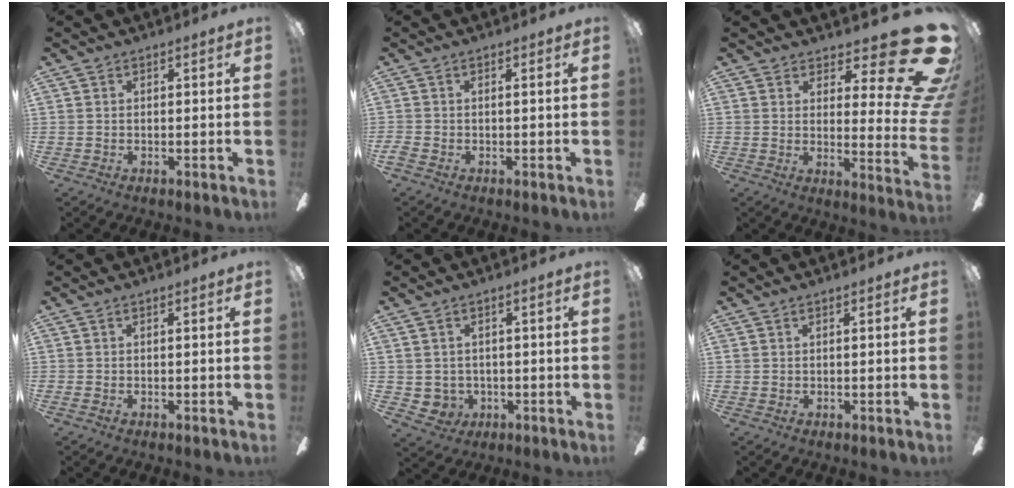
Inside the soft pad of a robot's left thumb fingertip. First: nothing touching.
{"total": 1.5, "force": [-0.5, 0.2, 1.4], "torque": [-0.025, 0.001, -0.008]}
{"total": 20.9, "force": [11.2, 7.0, 16.1], "torque": [-0.182, -0.084, 0.193]}
{"total": 0.7, "force": [-0.3, 0.0, 0.7], "torque": [-0.010, 0.000, -0.004]}
{"total": 3.2, "force": [0.5, 3.0, 1.0], "torque": [-0.034, 0.000, 0.008]}
{"total": 0.6, "force": [0.0, -0.1, 0.6], "torque": [-0.011, -0.001, 0.000]}